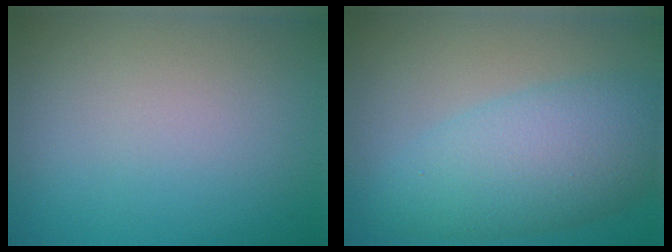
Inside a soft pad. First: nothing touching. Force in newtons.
{"total": 7.1, "press": 7.1, "slide": 0.1}